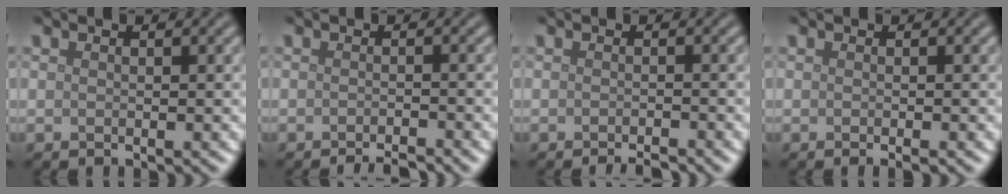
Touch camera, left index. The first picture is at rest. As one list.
[{"total": 2.1, "force": [-1.8, 0.3, 1.2], "torque": [-0.008, -0.003, -0.030]}, {"total": 1.7, "force": [-1.4, 0.2, 0.9], "torque": [-0.007, -0.002, -0.021]}, {"total": 0.9, "force": [-0.4, 0.1, 0.8], "torque": [-0.009, -0.005, -0.008]}]